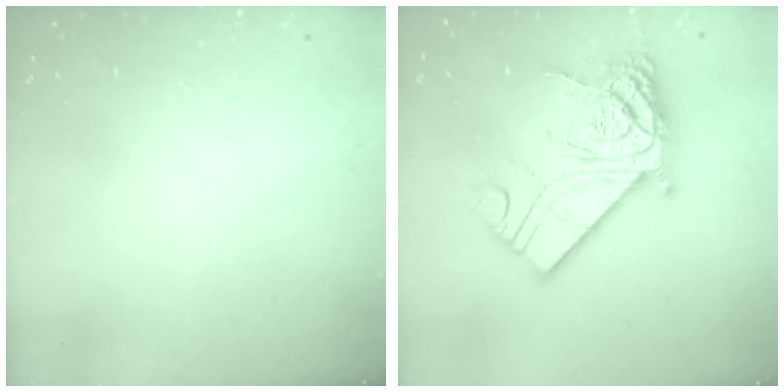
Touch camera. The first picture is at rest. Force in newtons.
{"total": 19.9, "press": 19.8, "slide": 2.2}